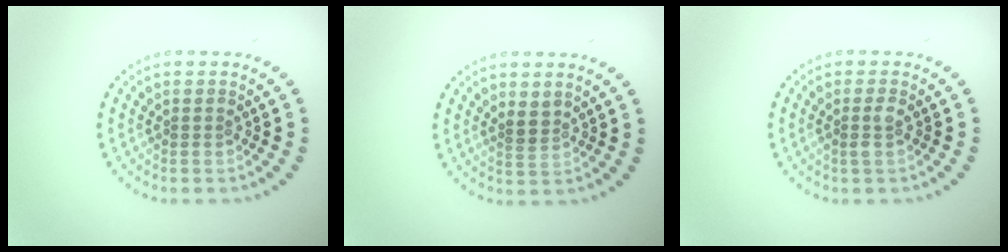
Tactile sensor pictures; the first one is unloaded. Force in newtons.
{"total": 1.1, "press": 0.9, "slide": 0.7}
{"total": 1.0, "press": 0.9, "slide": 0.3}